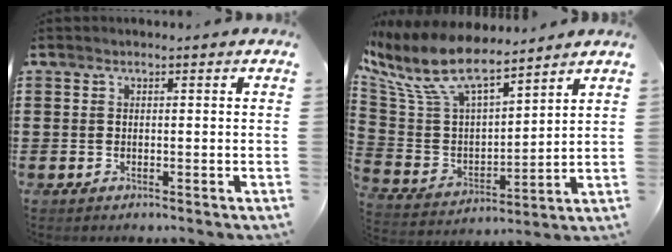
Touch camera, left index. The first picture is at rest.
{"total": 11.8, "force": [8.8, 3.7, 6.9], "torque": [-0.171, -0.041, 0.155]}